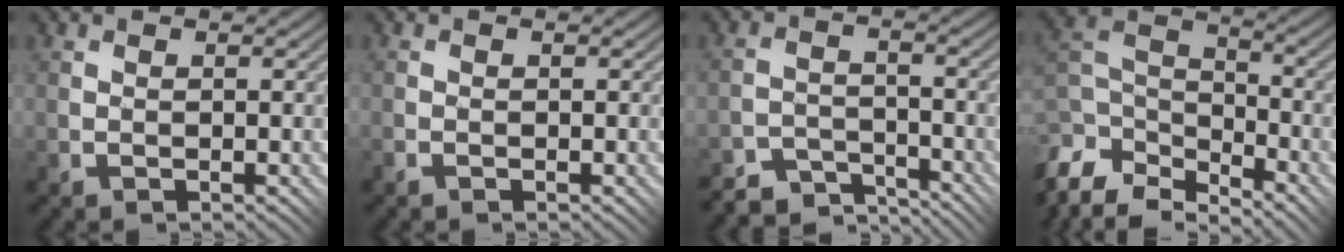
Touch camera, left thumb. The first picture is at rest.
{"total": 0.9, "force": [-0.7, 0.3, 0.4], "torque": [-0.009, -0.001, -0.017]}
{"total": 5.0, "force": [-4.8, 0.9, 0.7], "torque": [-0.007, 0.002, -0.089]}
{"total": 12.6, "force": [-9.0, 6.4, 6.1], "torque": [-0.180, -0.006, -0.153]}